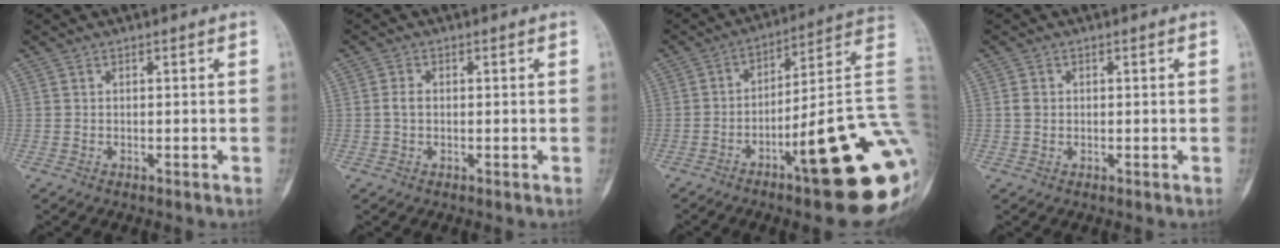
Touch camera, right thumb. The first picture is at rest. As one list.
[{"total": 2.1, "force": [-0.2, 1.5, 1.4], "torque": [-0.025, 0.005, -0.010]}, {"total": 25.3, "force": [-8.1, 4.4, 23.6], "torque": [-0.246, 0.046, -0.113]}, {"total": 1.7, "force": [0.0, 1.5, 0.8], "torque": [-0.006, 0.004, -0.002]}]